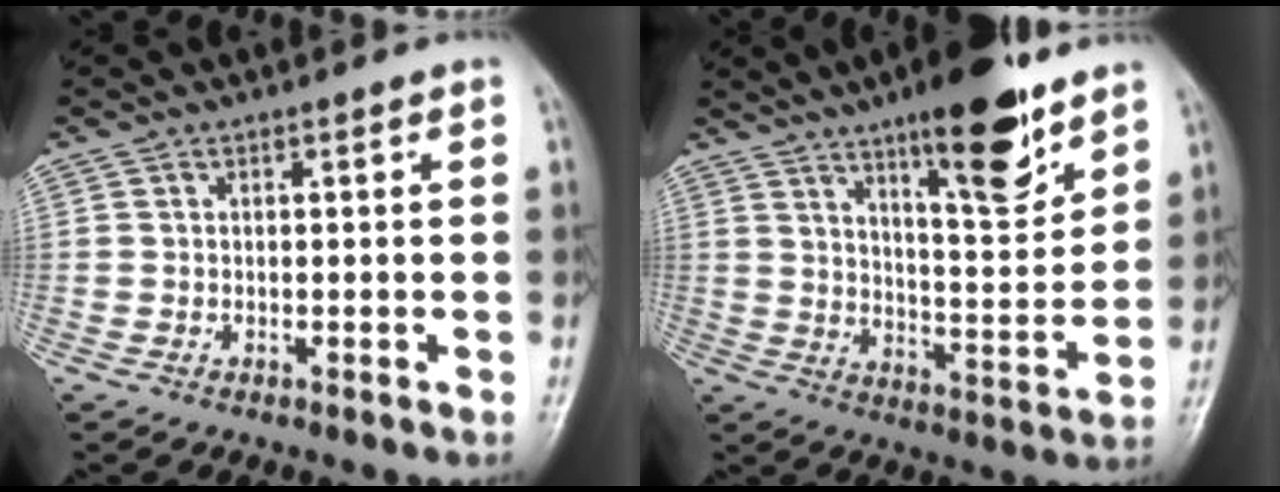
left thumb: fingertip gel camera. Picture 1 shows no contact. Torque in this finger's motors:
{"motor_torque": [1.07, 0.11, 1.36, -1.41, 0.38]}